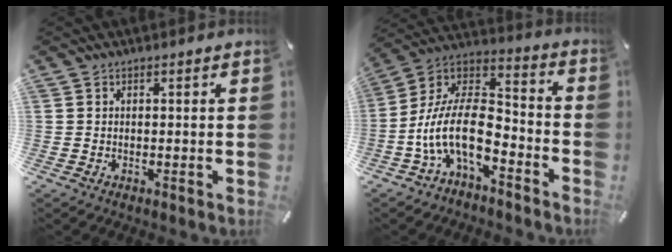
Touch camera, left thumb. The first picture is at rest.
{"total": 16.7, "force": [-7.8, 8.3, 12.2], "torque": [-0.264, 0.016, -0.140]}